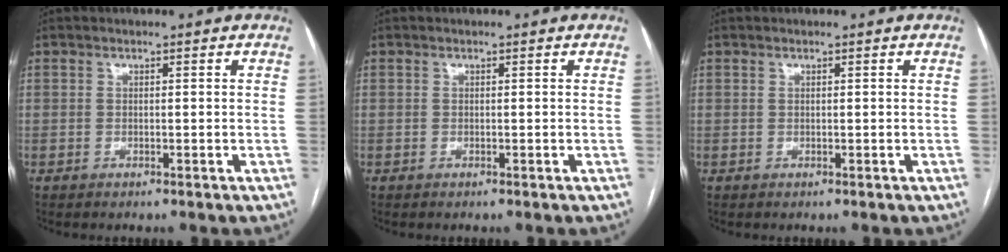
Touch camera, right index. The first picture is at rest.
{"total": 0.0}
{"total": 0.0}